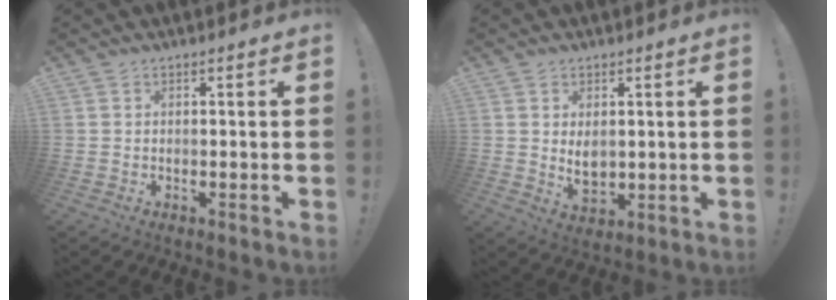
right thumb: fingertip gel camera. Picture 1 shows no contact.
{"total": 5.0, "force": [1.6, 3.3, 3.4], "torque": [-0.046, -0.012, 0.028]}